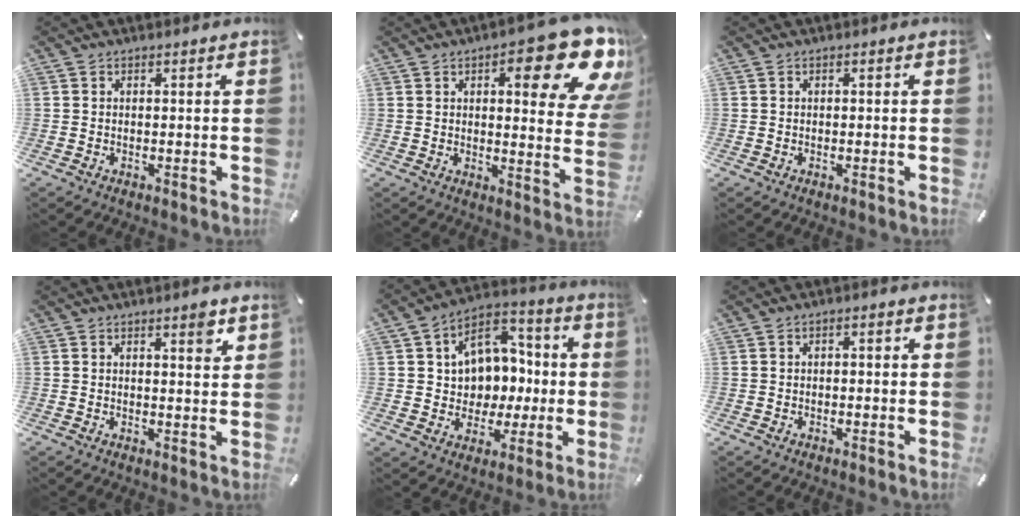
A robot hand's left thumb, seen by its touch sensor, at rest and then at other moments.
{"total": 18.0, "force": [9.0, 6.0, 14.4], "torque": [-0.175, -0.062, 0.137]}
{"total": 0.0}
{"total": 3.4, "force": [2.1, 1.0, 2.5], "torque": [-0.029, -0.009, 0.030]}
{"total": 11.1, "force": [0.5, 10.4, 3.6], "torque": [-0.047, -0.003, 0.018]}
{"total": 1.1, "force": [-0.6, 0.6, 0.7], "torque": [-0.013, 0.003, -0.012]}